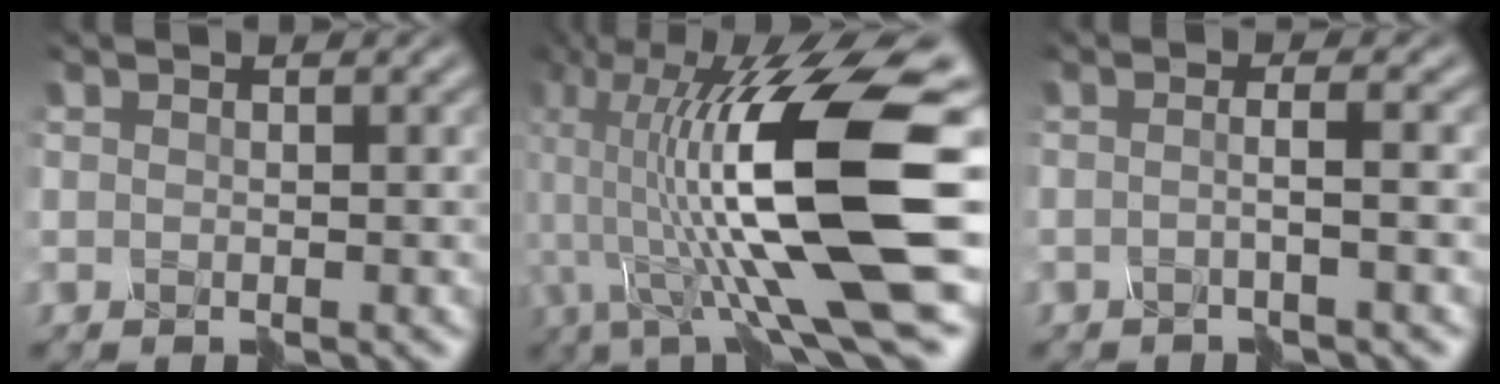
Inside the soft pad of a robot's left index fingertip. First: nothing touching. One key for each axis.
{"total": 13.8, "fx": 0.4, "fy": 3.5, "fz": 13.3, "tx": -0.258, "ty": 0.013, "tz": 0.005}
{"total": 1.8, "fx": -0.2, "fy": 0.6, "fz": 1.7, "tx": -0.001, "ty": 0.009, "tz": -0.027}